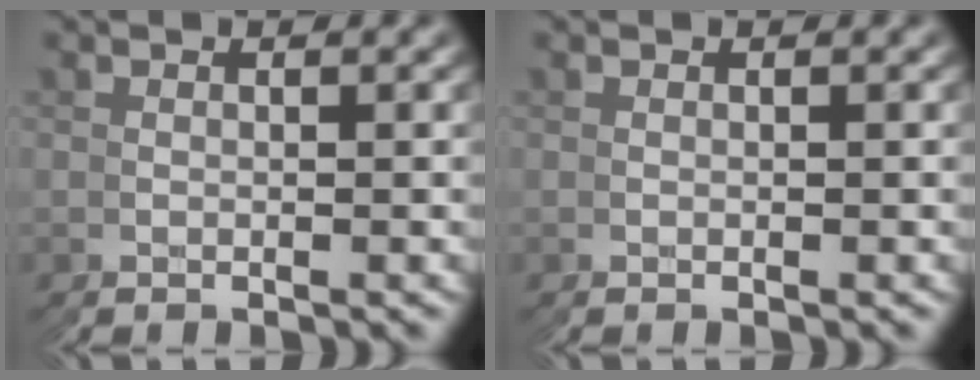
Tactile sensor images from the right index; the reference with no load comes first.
{"total": 0.0}